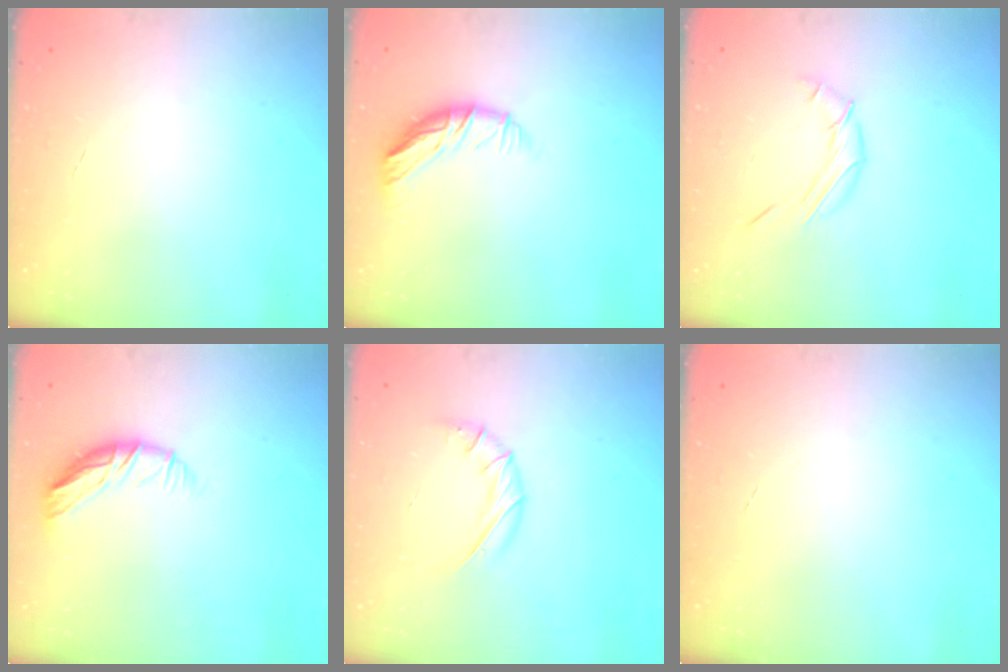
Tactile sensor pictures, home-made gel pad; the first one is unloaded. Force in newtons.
{"total": 10.7, "press": 10.5, "slide": 2.0}
{"total": 6.9, "press": 6.9, "slide": 0.5}
{"total": 10.0, "press": 9.9, "slide": 1.3}
{"total": 8.5, "press": 8.5, "slide": 0.6}
{"total": 0.0}